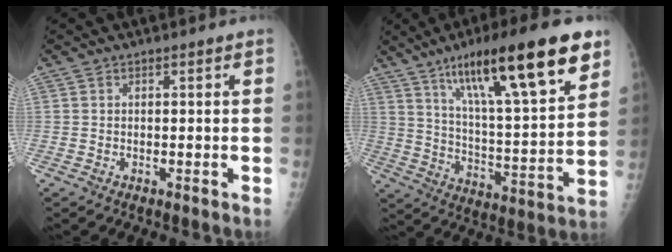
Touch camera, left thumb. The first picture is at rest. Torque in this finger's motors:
{"motor_torque": [1.63, 1.42, 1.64, -1.13, 0.21]}